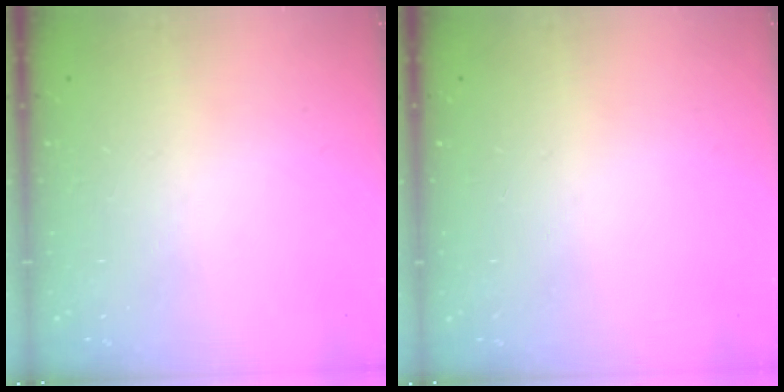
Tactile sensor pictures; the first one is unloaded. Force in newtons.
{"total": 0.0}